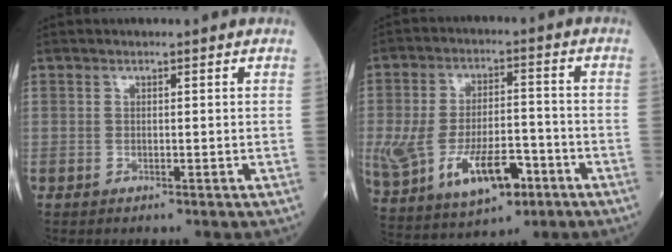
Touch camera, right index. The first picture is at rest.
{"total": 15.2, "force": [-5.2, 7.0, 12.5], "torque": [-0.258, 0.003, -0.073]}